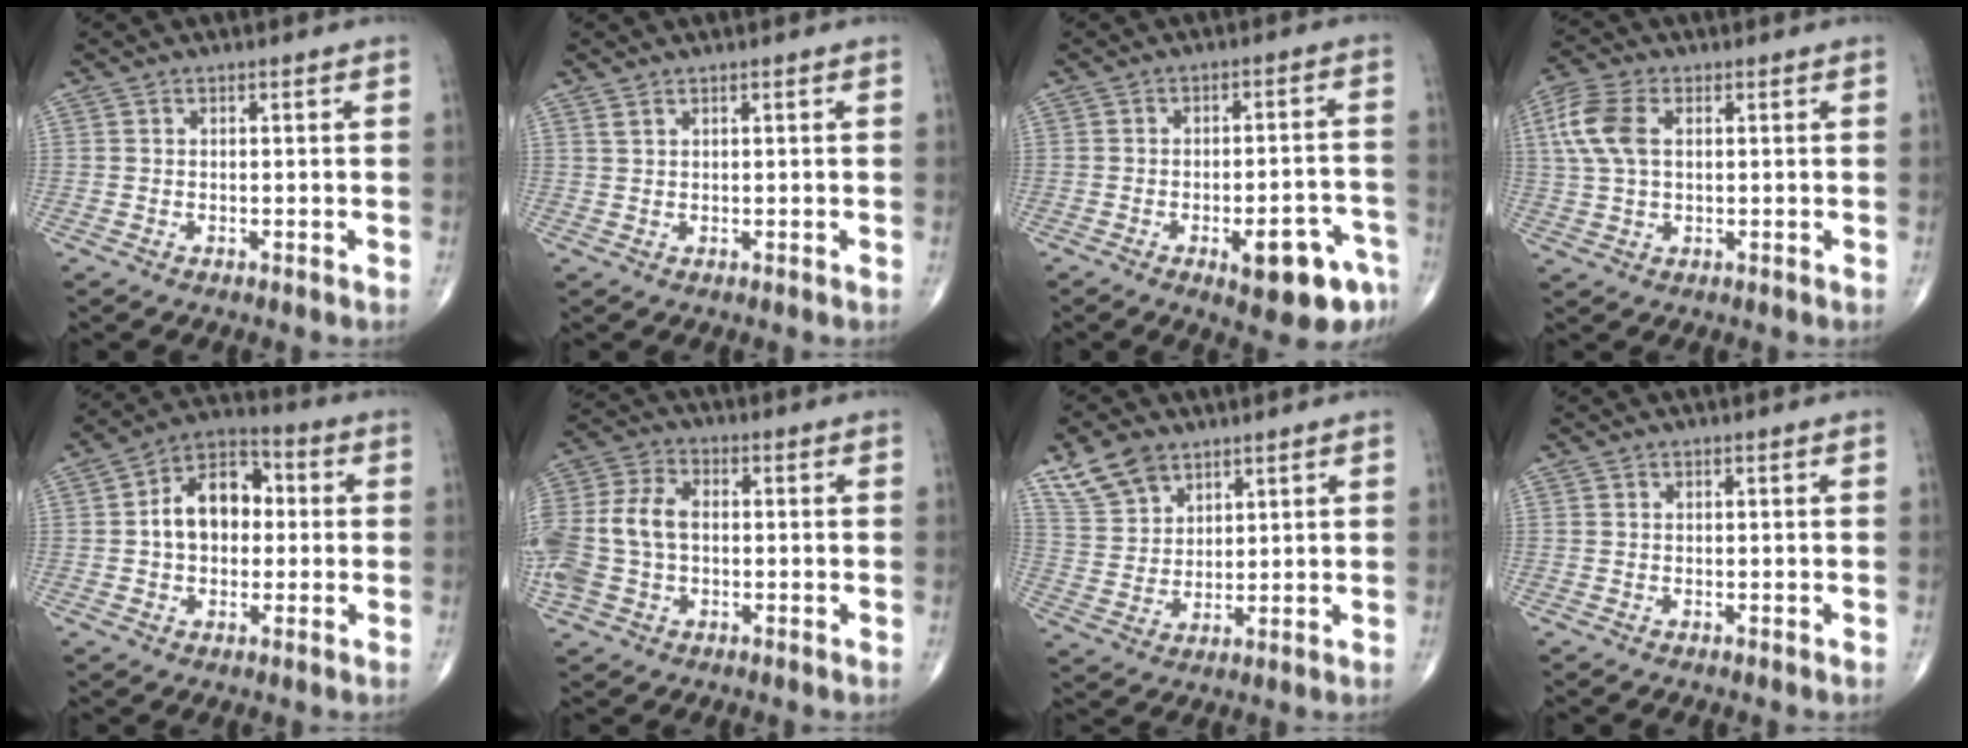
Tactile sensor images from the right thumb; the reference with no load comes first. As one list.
[{"total": 0.9, "force": [0.8, 0.3, 0.5], "torque": [-0.011, 0.003, 0.019]}, {"total": 12.1, "force": [-6.1, 4.0, 9.6], "torque": [-0.105, 0.033, -0.072]}, {"total": 8.5, "force": [2.0, 4.9, 6.7], "torque": [-0.163, 0.014, 0.038]}, {"total": 11.8, "force": [0.6, 8.2, 8.4], "torque": [-0.111, 0.029, -0.001]}, {"total": 12.9, "force": [-0.6, 8.8, 9.3], "torque": [-0.210, 0.029, -0.012]}, {"total": 8.7, "force": [5.9, 5.3, 3.7], "torque": [-0.058, -0.018, 0.123]}, {"total": 0.0}]